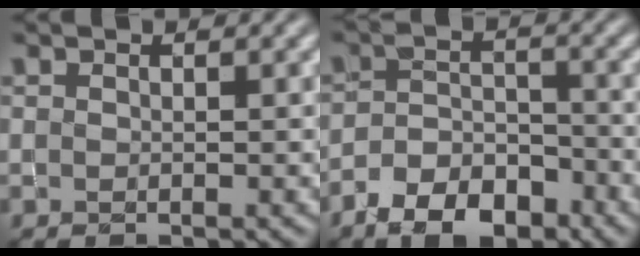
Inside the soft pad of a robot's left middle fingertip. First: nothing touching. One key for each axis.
{"total": 5.6, "fx": -4.1, "fy": 2.9, "fz": 2.6, "tx": -0.042, "ty": 0.002, "tz": -0.074}